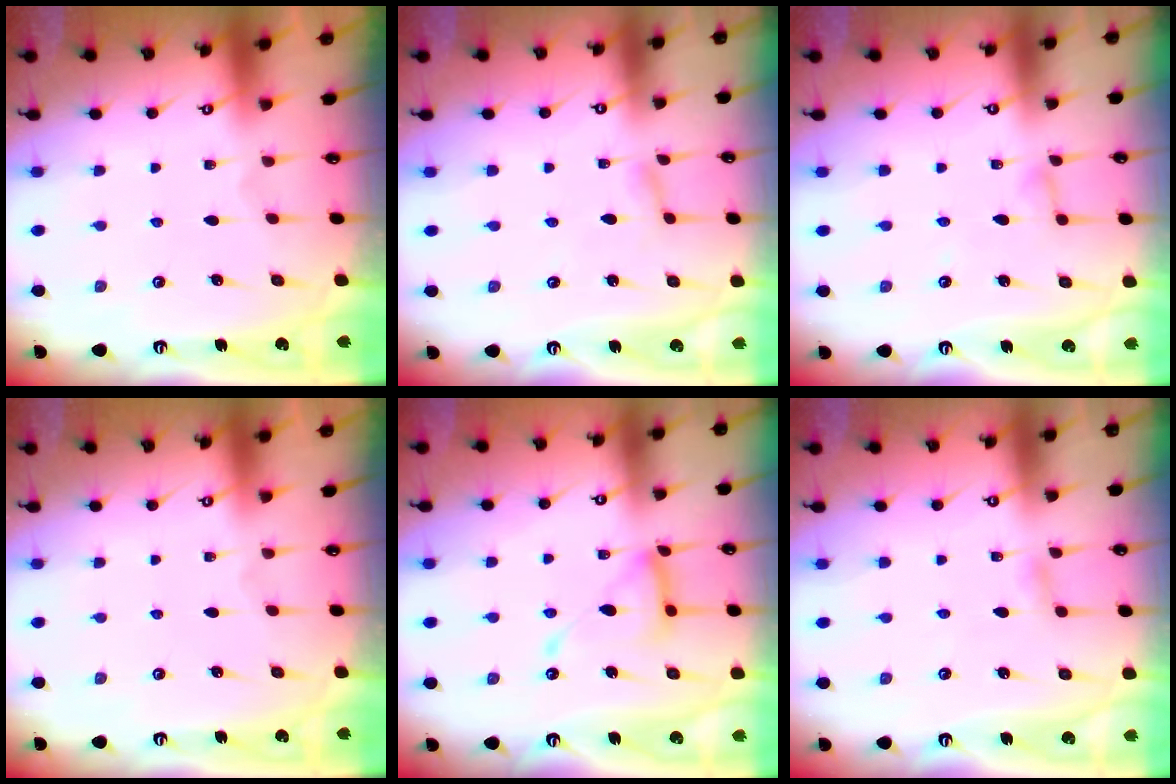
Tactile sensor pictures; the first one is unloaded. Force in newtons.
{"total": 2.3, "press": 2.3, "slide": 0.3}
{"total": 2.9, "press": 2.9, "slide": 0.3}
{"total": 0.0}
{"total": 14.3, "press": 14.3, "slide": 1.5}
{"total": 3.7, "press": 3.6, "slide": 0.5}